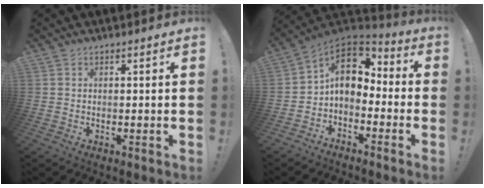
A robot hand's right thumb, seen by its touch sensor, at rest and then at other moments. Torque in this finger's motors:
{"motor_torque": [2.17, 1.75, 0.94, -0.99, 0.05]}